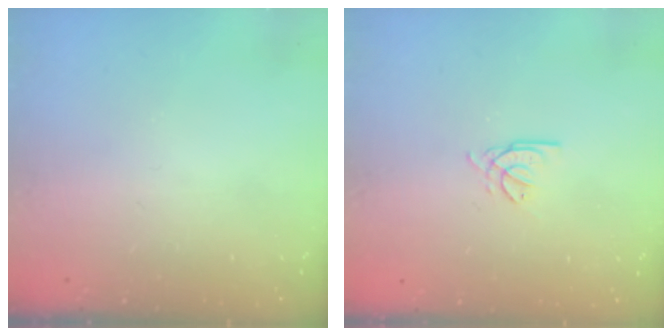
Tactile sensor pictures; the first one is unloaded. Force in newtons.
{"total": 2.4, "press": 2.4, "slide": 0.1}